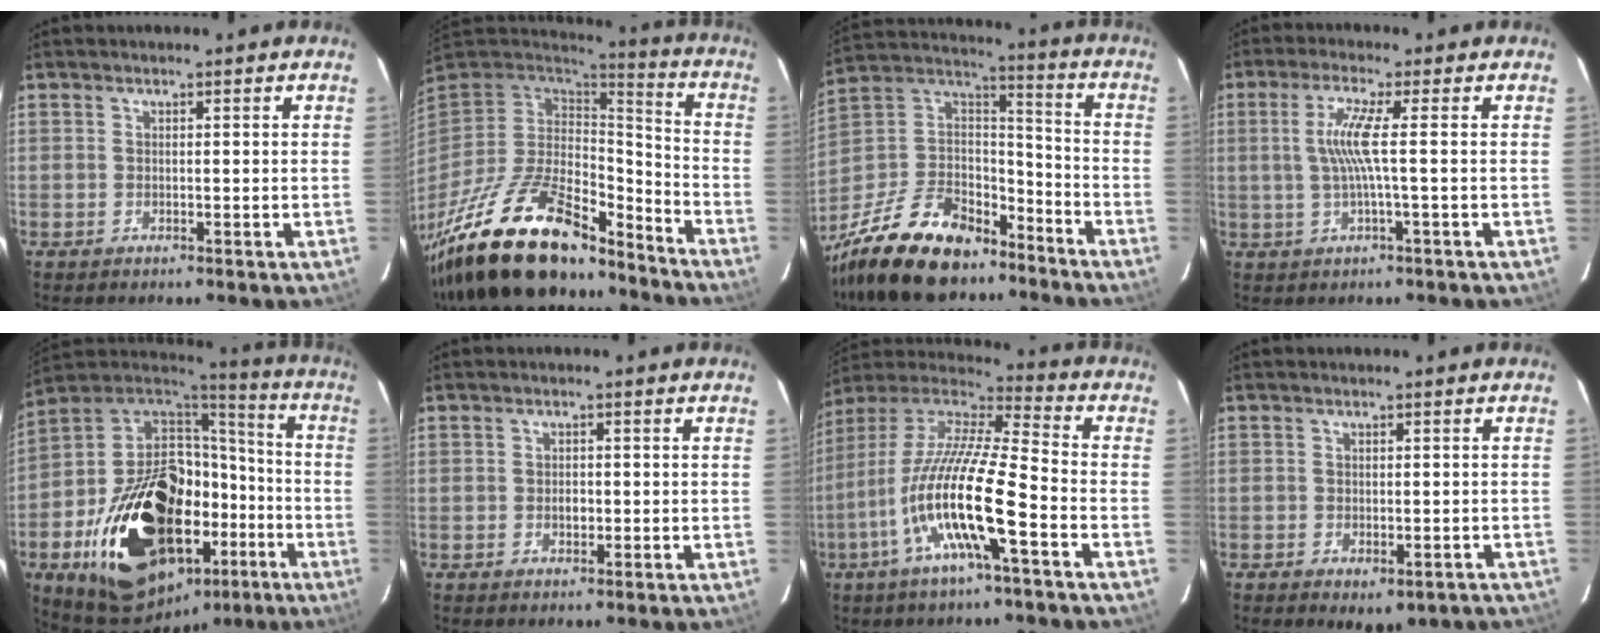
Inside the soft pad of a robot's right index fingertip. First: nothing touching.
{"total": 27.8, "force": [-20.0, 9.8, 16.7], "torque": [-0.324, -0.035, -0.329]}
{"total": 26.5, "force": [-18.6, 12.8, 13.7], "torque": [-0.311, 0.012, -0.300]}
{"total": 5.4, "force": [0.0, -1.0, 5.3], "torque": [-0.110, -0.003, 0.006]}
{"total": 36.6, "force": [-13.9, 22.2, 25.5], "torque": [-0.480, 0.021, -0.188]}
{"total": 1.5, "force": [-0.3, 1.1, 0.9], "torque": [-0.017, 0.003, -0.005]}
{"total": 18.6, "force": [-7.0, 2.5, 17.0], "torque": [-0.316, -0.022, -0.142]}
{"total": 5.7, "force": [-3.4, 3.4, 3.2], "torque": [-0.051, -0.012, -0.032]}